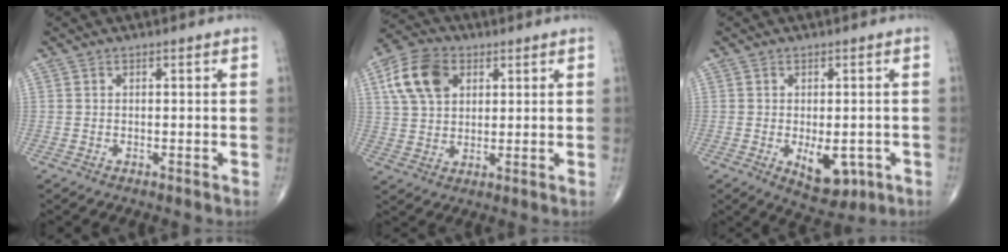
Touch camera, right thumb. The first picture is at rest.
{"total": 11.1, "force": [4.0, 7.5, 7.1], "torque": [-0.121, 0.002, 0.070]}
{"total": 7.4, "force": [-2.1, 4.0, 5.9], "torque": [-0.064, -0.006, -0.016]}